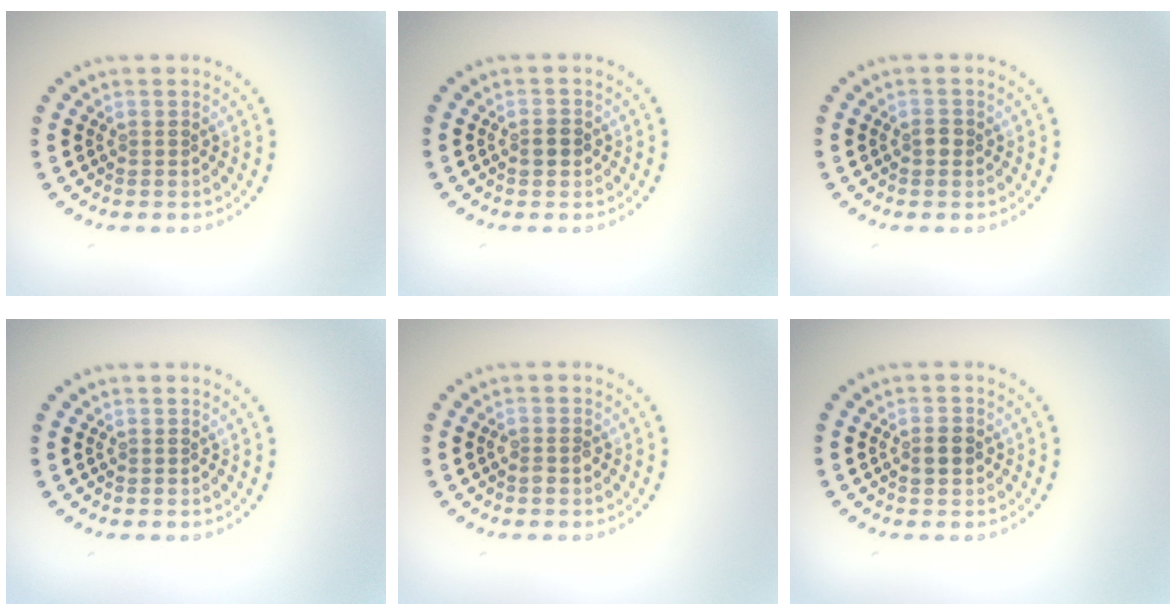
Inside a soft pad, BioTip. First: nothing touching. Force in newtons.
{"total": 1.3, "press": 1.2, "slide": 0.4}
{"total": 0.9, "press": 0.9, "slide": 0.2}
{"total": 0.0}
{"total": 1.0, "press": 1.0, "slide": 0.2}
{"total": 1.9, "press": 1.9, "slide": 0.1}